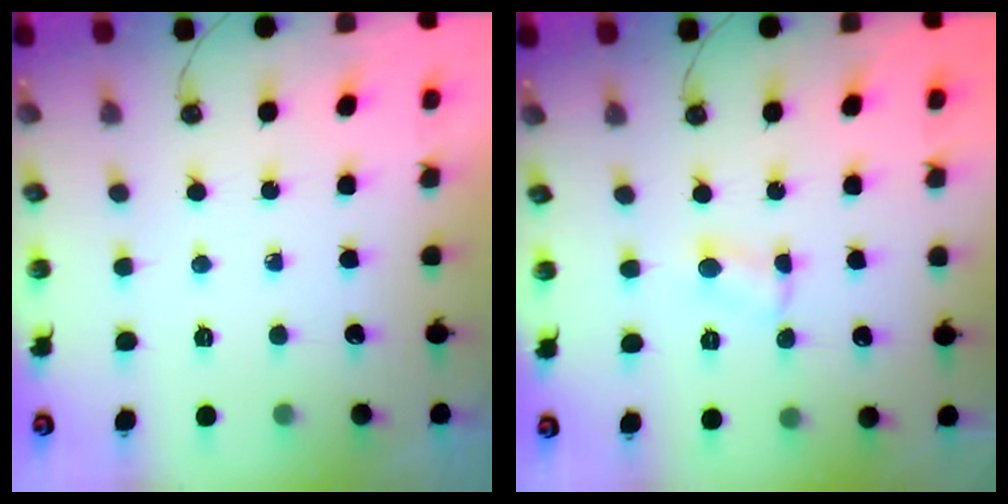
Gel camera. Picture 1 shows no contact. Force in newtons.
{"total": 2.7, "press": 2.6, "slide": 0.5}